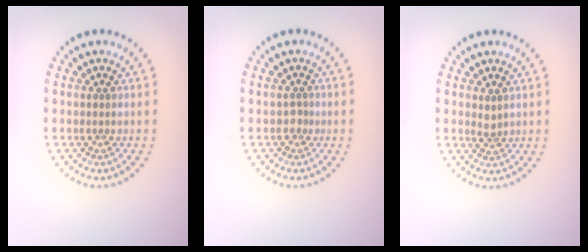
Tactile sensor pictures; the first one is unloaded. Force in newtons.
{"total": 0.9, "press": 0.6, "slide": 0.7}
{"total": 0.9, "press": 0.7, "slide": 0.5}